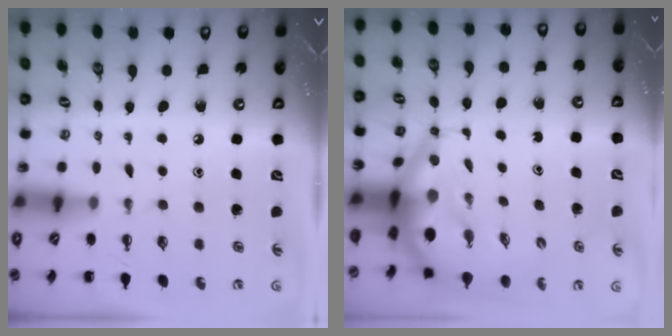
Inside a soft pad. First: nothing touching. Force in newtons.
{"total": 8.4, "press": 8.0, "slide": 2.7}